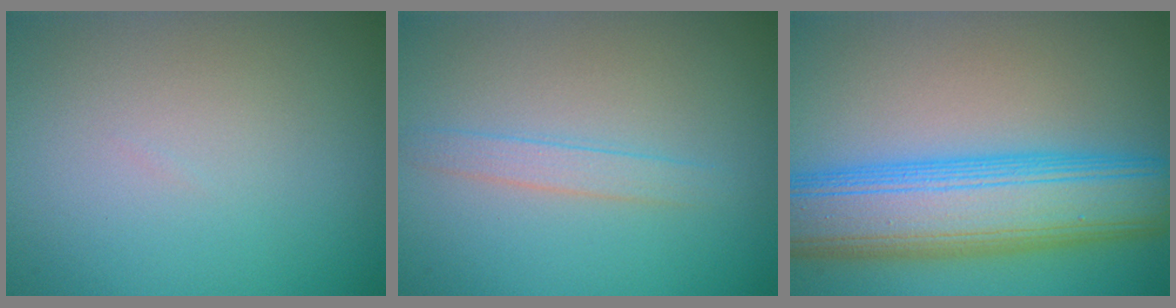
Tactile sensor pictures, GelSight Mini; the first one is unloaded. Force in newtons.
{"total": 1.6, "press": 1.6, "slide": 0.1}
{"total": 9.9, "press": 9.9, "slide": 0.2}